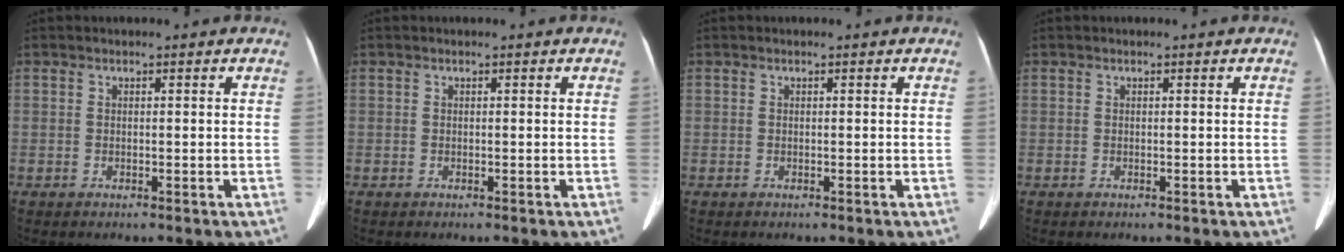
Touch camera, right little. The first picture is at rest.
{"total": 0.0}
{"total": 0.0}
{"total": 0.0}